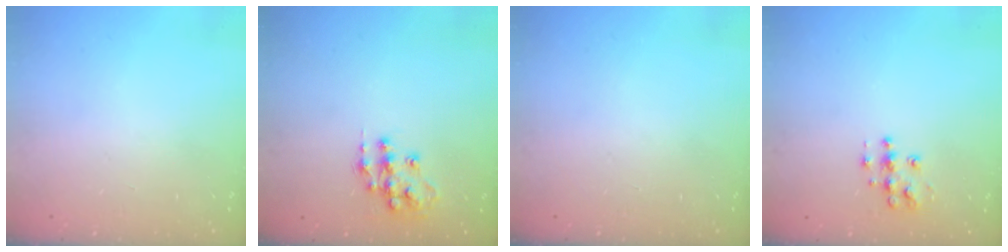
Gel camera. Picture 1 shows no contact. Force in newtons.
{"total": 11.5, "press": 11.5, "slide": 0.7}
{"total": 0.0}
{"total": 8.5, "press": 8.5, "slide": 0.5}